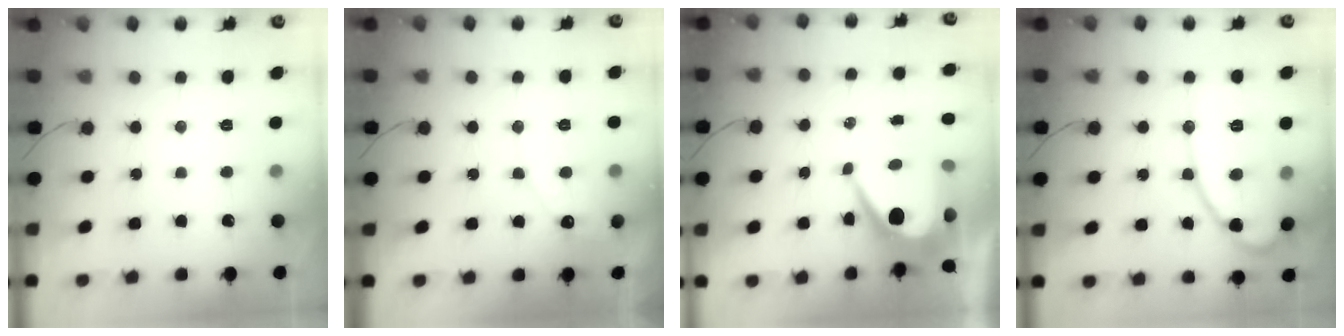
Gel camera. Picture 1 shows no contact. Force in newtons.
{"total": 5.5, "press": 5.5, "slide": 0.3}
{"total": 9.6, "press": 9.6, "slide": 0.6}
{"total": 12.7, "press": 12.7, "slide": 0.7}